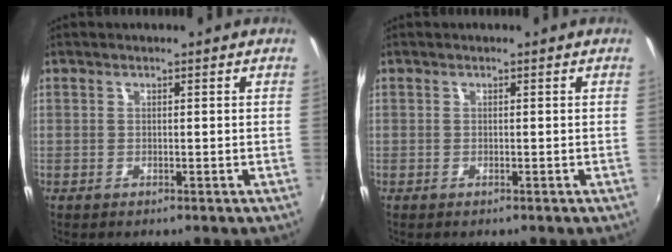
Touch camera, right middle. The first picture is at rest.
{"total": 0.0}